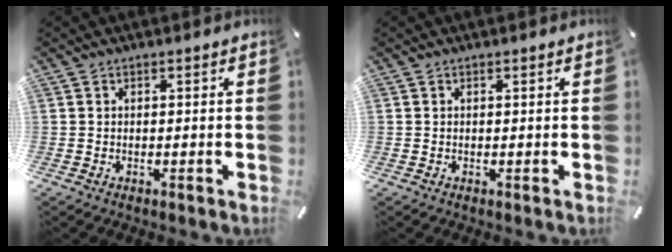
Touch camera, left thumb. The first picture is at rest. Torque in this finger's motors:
{"motor_torque": [0.02, 0.02, -0.06, 0.05, 0.00]}